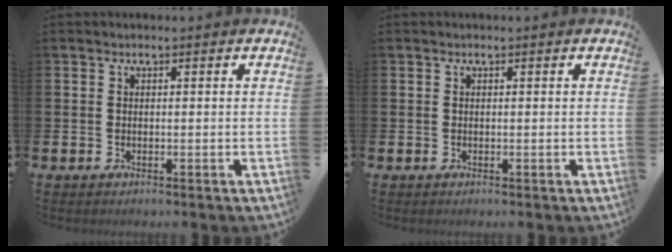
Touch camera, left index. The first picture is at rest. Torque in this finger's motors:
{"motor_torque": [0.00, 0.00, 0.00, 0.01]}